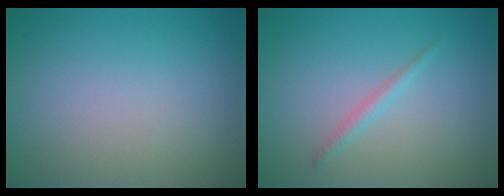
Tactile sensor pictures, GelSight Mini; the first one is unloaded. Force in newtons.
{"total": 1.0, "press": 1.0, "slide": 0.1}